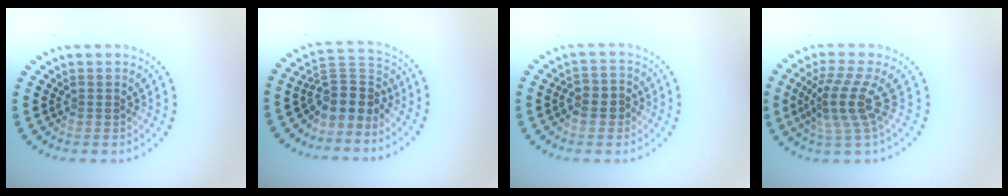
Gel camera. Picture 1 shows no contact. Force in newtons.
{"total": 3.8, "press": 2.9, "slide": 2.4}
{"total": 2.4, "press": 2.2, "slide": 0.8}
{"total": 4.0, "press": 2.8, "slide": 2.7}